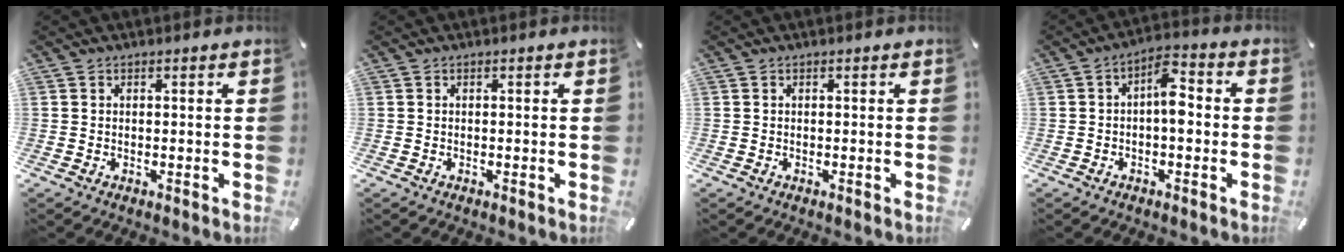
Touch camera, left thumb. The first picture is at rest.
{"total": 0.0}
{"total": 0.0}
{"total": 6.8, "force": [-0.9, 3.4, 5.9], "torque": [-0.088, 0.014, -0.019]}